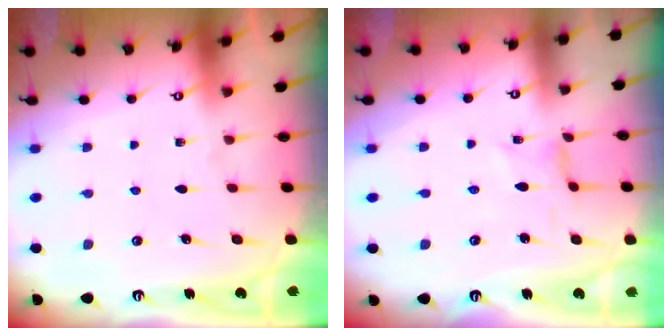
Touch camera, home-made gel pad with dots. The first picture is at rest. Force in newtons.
{"total": 0.0}